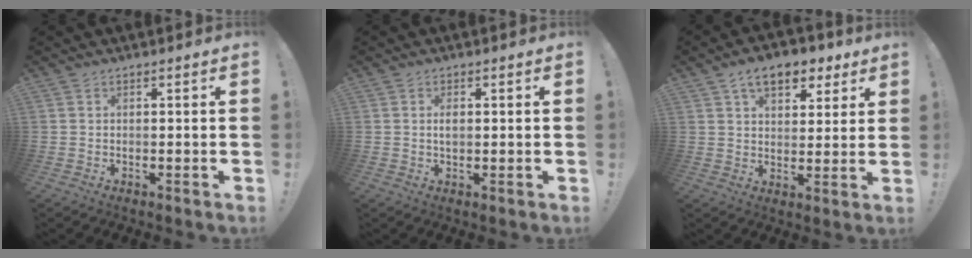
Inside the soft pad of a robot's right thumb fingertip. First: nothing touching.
{"total": 1.9, "force": [0.0, 1.0, 1.6], "torque": [-0.024, 0.000, -0.003]}
{"total": 10.8, "force": [6.1, 6.2, 6.3], "torque": [-0.089, -0.021, 0.110]}